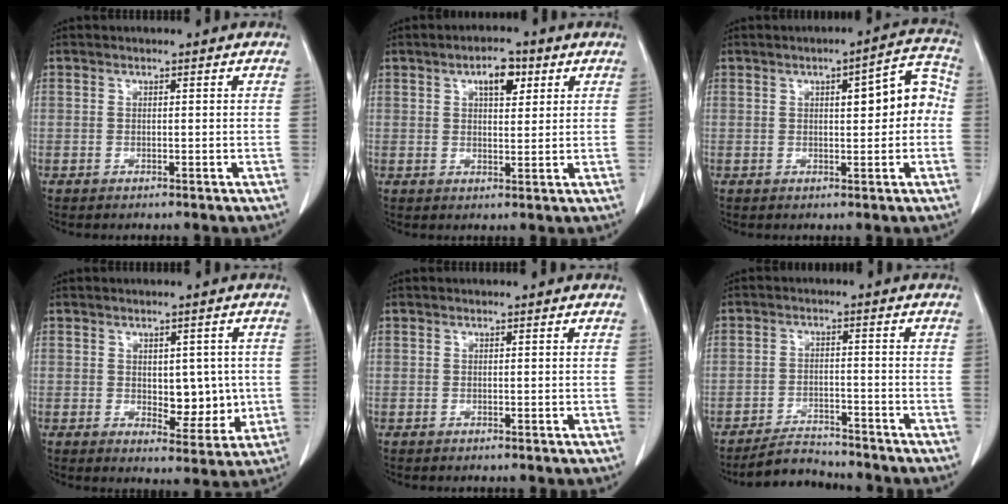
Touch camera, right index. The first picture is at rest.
{"total": 4.8, "force": [2.3, 2.0, 3.7], "torque": [-0.060, 0.005, 0.035]}
{"total": 7.2, "force": [0.6, 2.2, 6.8], "torque": [-0.084, 0.030, 0.006]}
{"total": 6.4, "force": [-0.1, 3.5, 5.4], "torque": [-0.060, -0.003, 0.012]}
{"total": 0.0}
{"total": 5.0, "force": [-4.9, 0.9, 0.2], "torque": [-0.008, -0.007, -0.082]}